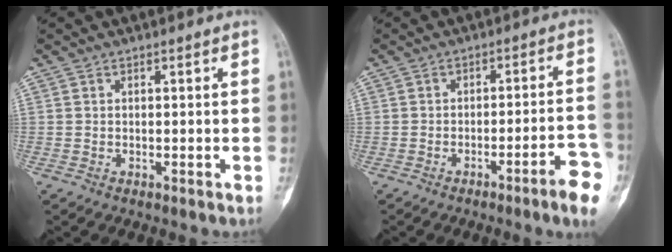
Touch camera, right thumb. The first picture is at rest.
{"total": 7.7, "force": [-4.1, 0.4, 6.5], "torque": [-0.083, 0.027, -0.052]}